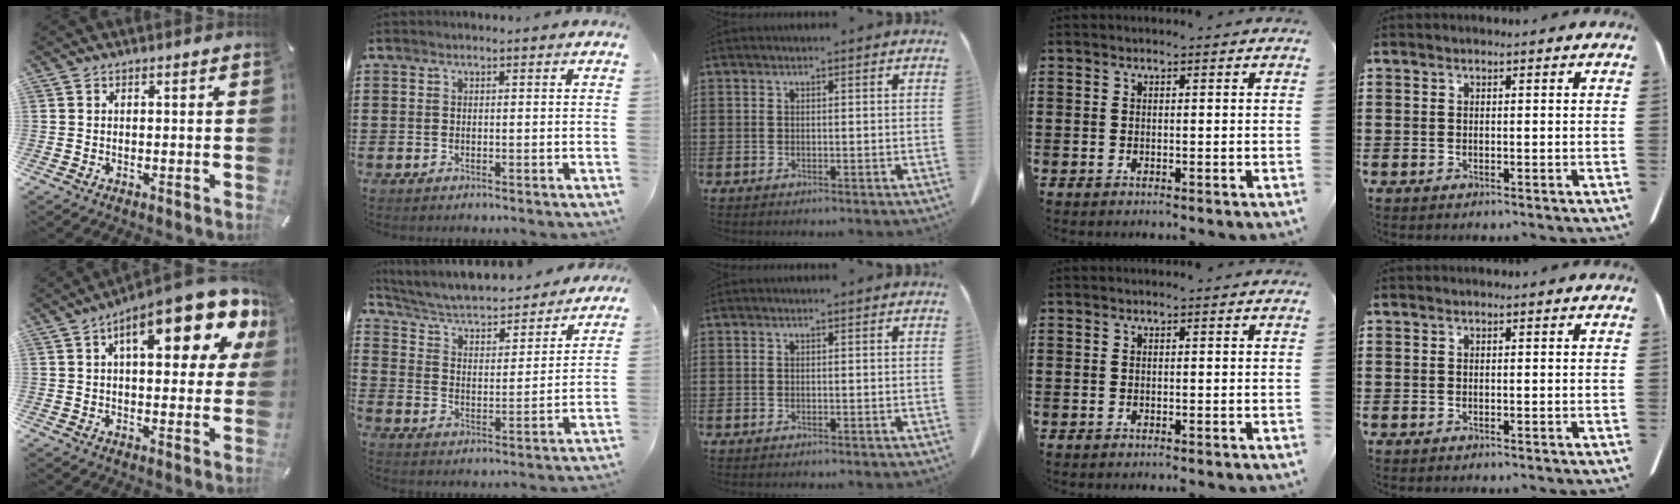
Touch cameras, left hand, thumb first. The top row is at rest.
{"thumb": {"total": 17.6, "force": [8.8, 6.5, 13.8], "torque": [-0.194, -0.040, 0.136]}, "index": {"total": 4.7, "force": [4.3, 1.1, 1.6], "torque": [-0.053, -0.035, 0.065]}}